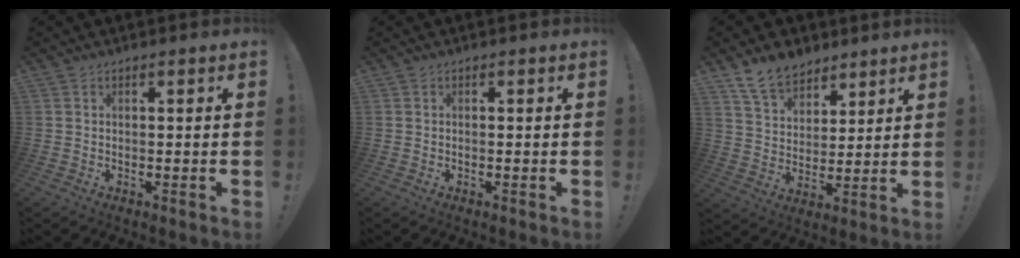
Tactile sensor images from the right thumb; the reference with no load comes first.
{"total": 0.0}
{"total": 11.0, "force": [8.5, 6.2, 3.2], "torque": [-0.061, -0.055, 0.165]}